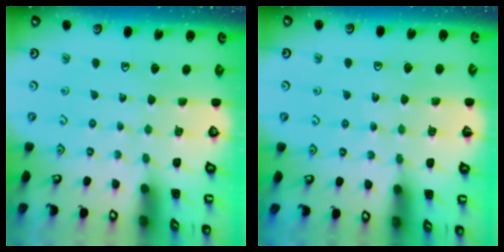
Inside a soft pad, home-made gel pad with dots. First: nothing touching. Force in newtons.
{"total": 3.4, "press": 3.3, "slide": 0.9}